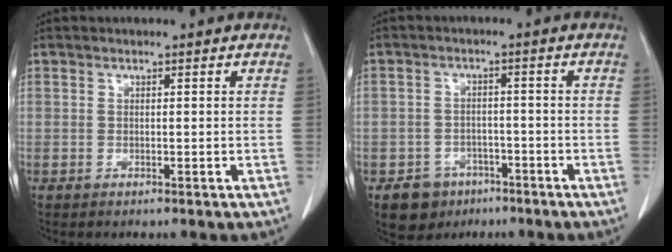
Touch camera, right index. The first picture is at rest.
{"total": 5.4, "force": [-3.2, 4.3, 0.8], "torque": [-0.009, 0.011, -0.043]}